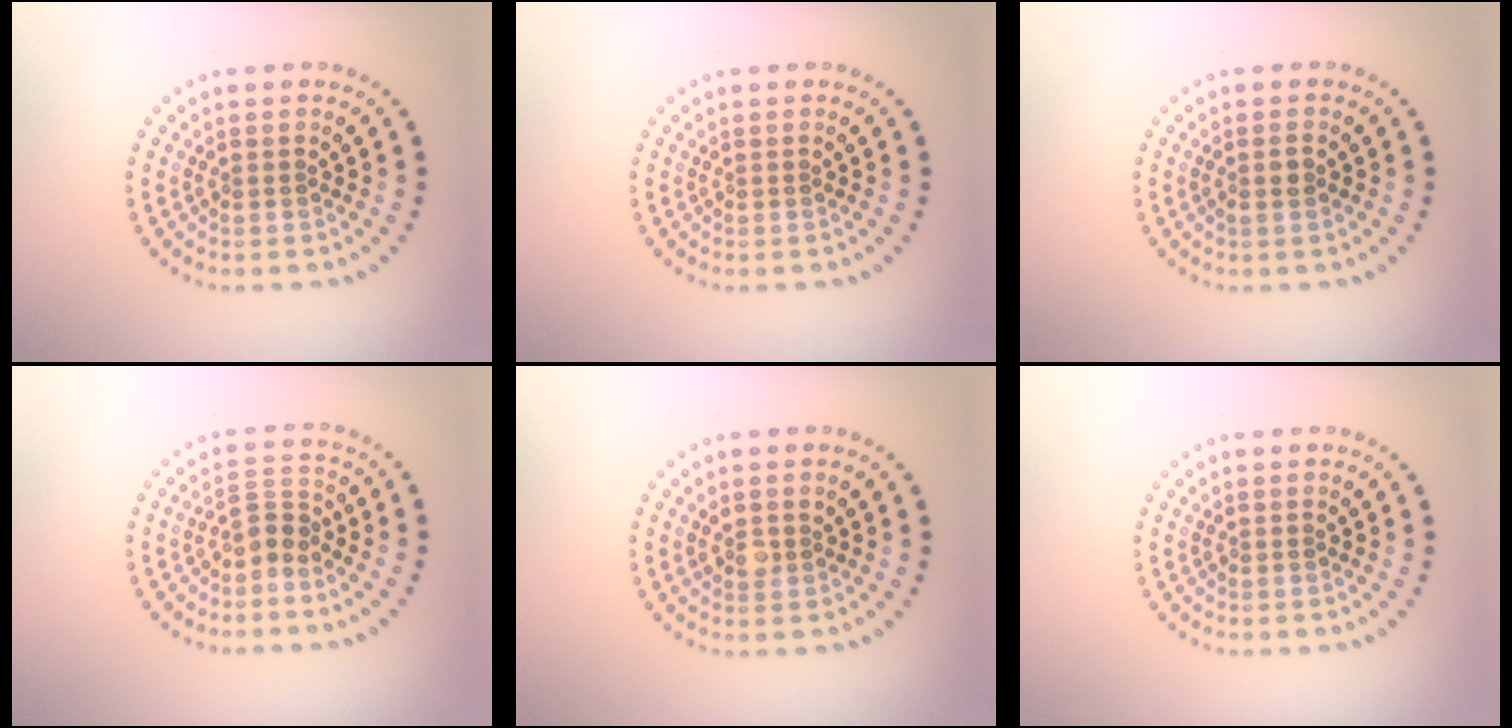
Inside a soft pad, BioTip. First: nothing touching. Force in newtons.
{"total": 0.0}
{"total": 1.1, "press": 1.0, "slide": 0.5}
{"total": 2.3, "press": 1.6, "slide": 1.6}
{"total": 1.5, "press": 1.4, "slide": 0.7}
{"total": 0.0}